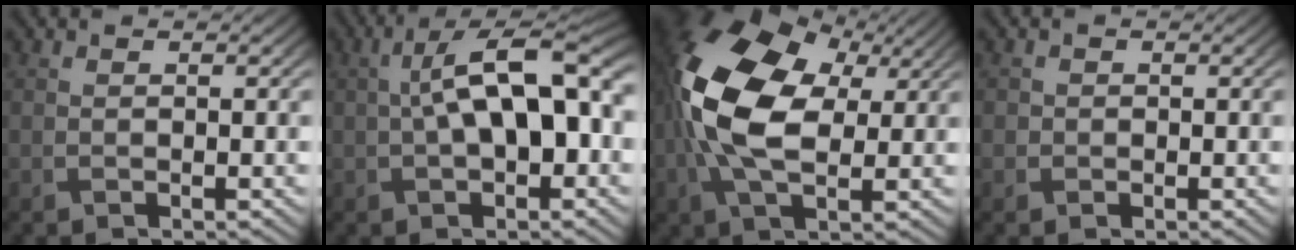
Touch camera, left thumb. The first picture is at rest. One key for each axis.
{"total": 12.3, "fx": 1.3, "fy": 5.9, "fz": 10.7, "tx": -0.168, "ty": 0.015, "tz": 0.024}
{"total": 16.0, "fx": 2.1, "fy": 9.8, "fz": 12.5, "tx": -0.284, "ty": 0.012, "tz": 0.031}
{"total": 1.2, "fx": -0.1, "fy": 1.1, "fz": 0.0, "tx": 0.007, "ty": -0.003, "tz": -0.004}